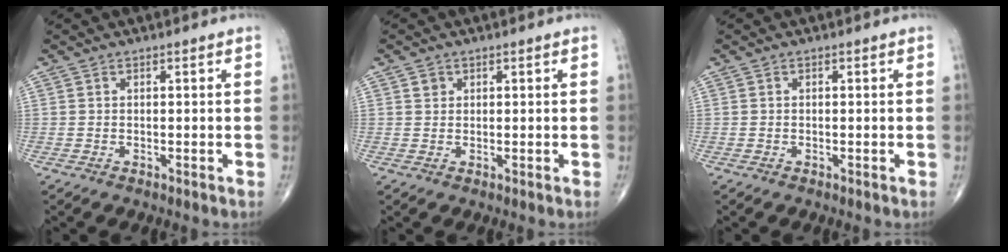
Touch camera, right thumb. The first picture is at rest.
{"total": 1.3, "force": [0.6, 1.1, 0.4], "torque": [0.002, -0.002, 0.008]}
{"total": 0.0}